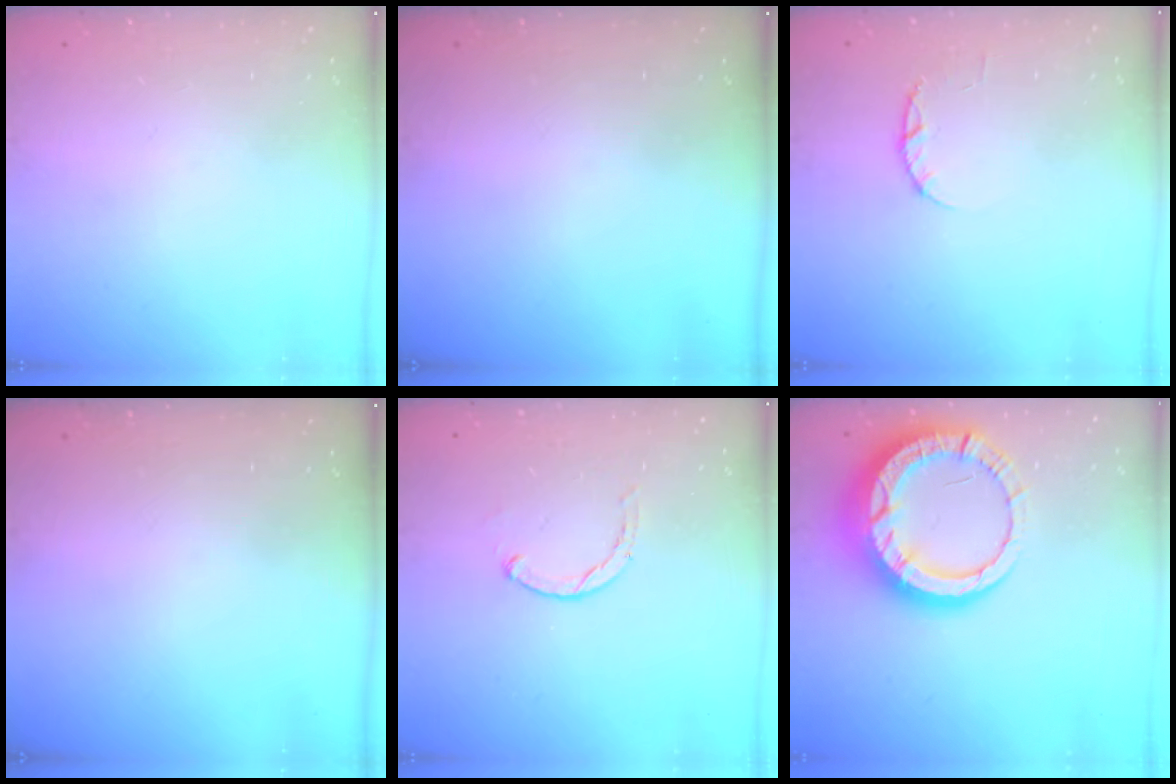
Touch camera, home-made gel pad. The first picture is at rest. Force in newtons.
{"total": 0.0}
{"total": 2.4, "press": 2.3, "slide": 0.4}
{"total": 0.0}
{"total": 0.6, "press": 0.6, "slide": 0.2}
{"total": 15.9, "press": 15.9, "slide": 1.5}